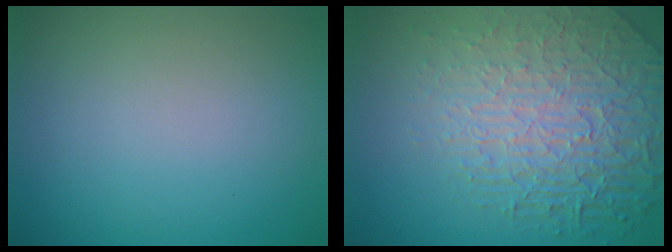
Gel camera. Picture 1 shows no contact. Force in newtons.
{"total": 8.9, "press": 6.1, "slide": 6.6}